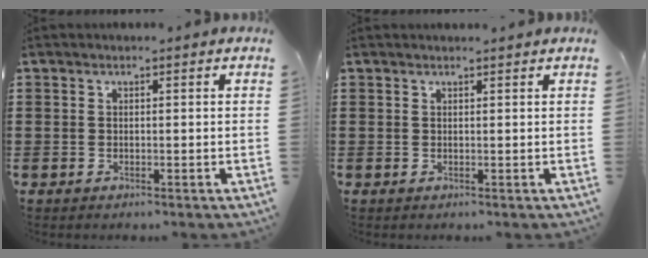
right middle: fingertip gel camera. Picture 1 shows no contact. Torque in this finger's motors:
{"motor_torque": [0.48, -0.38, 0.03, 0.02]}